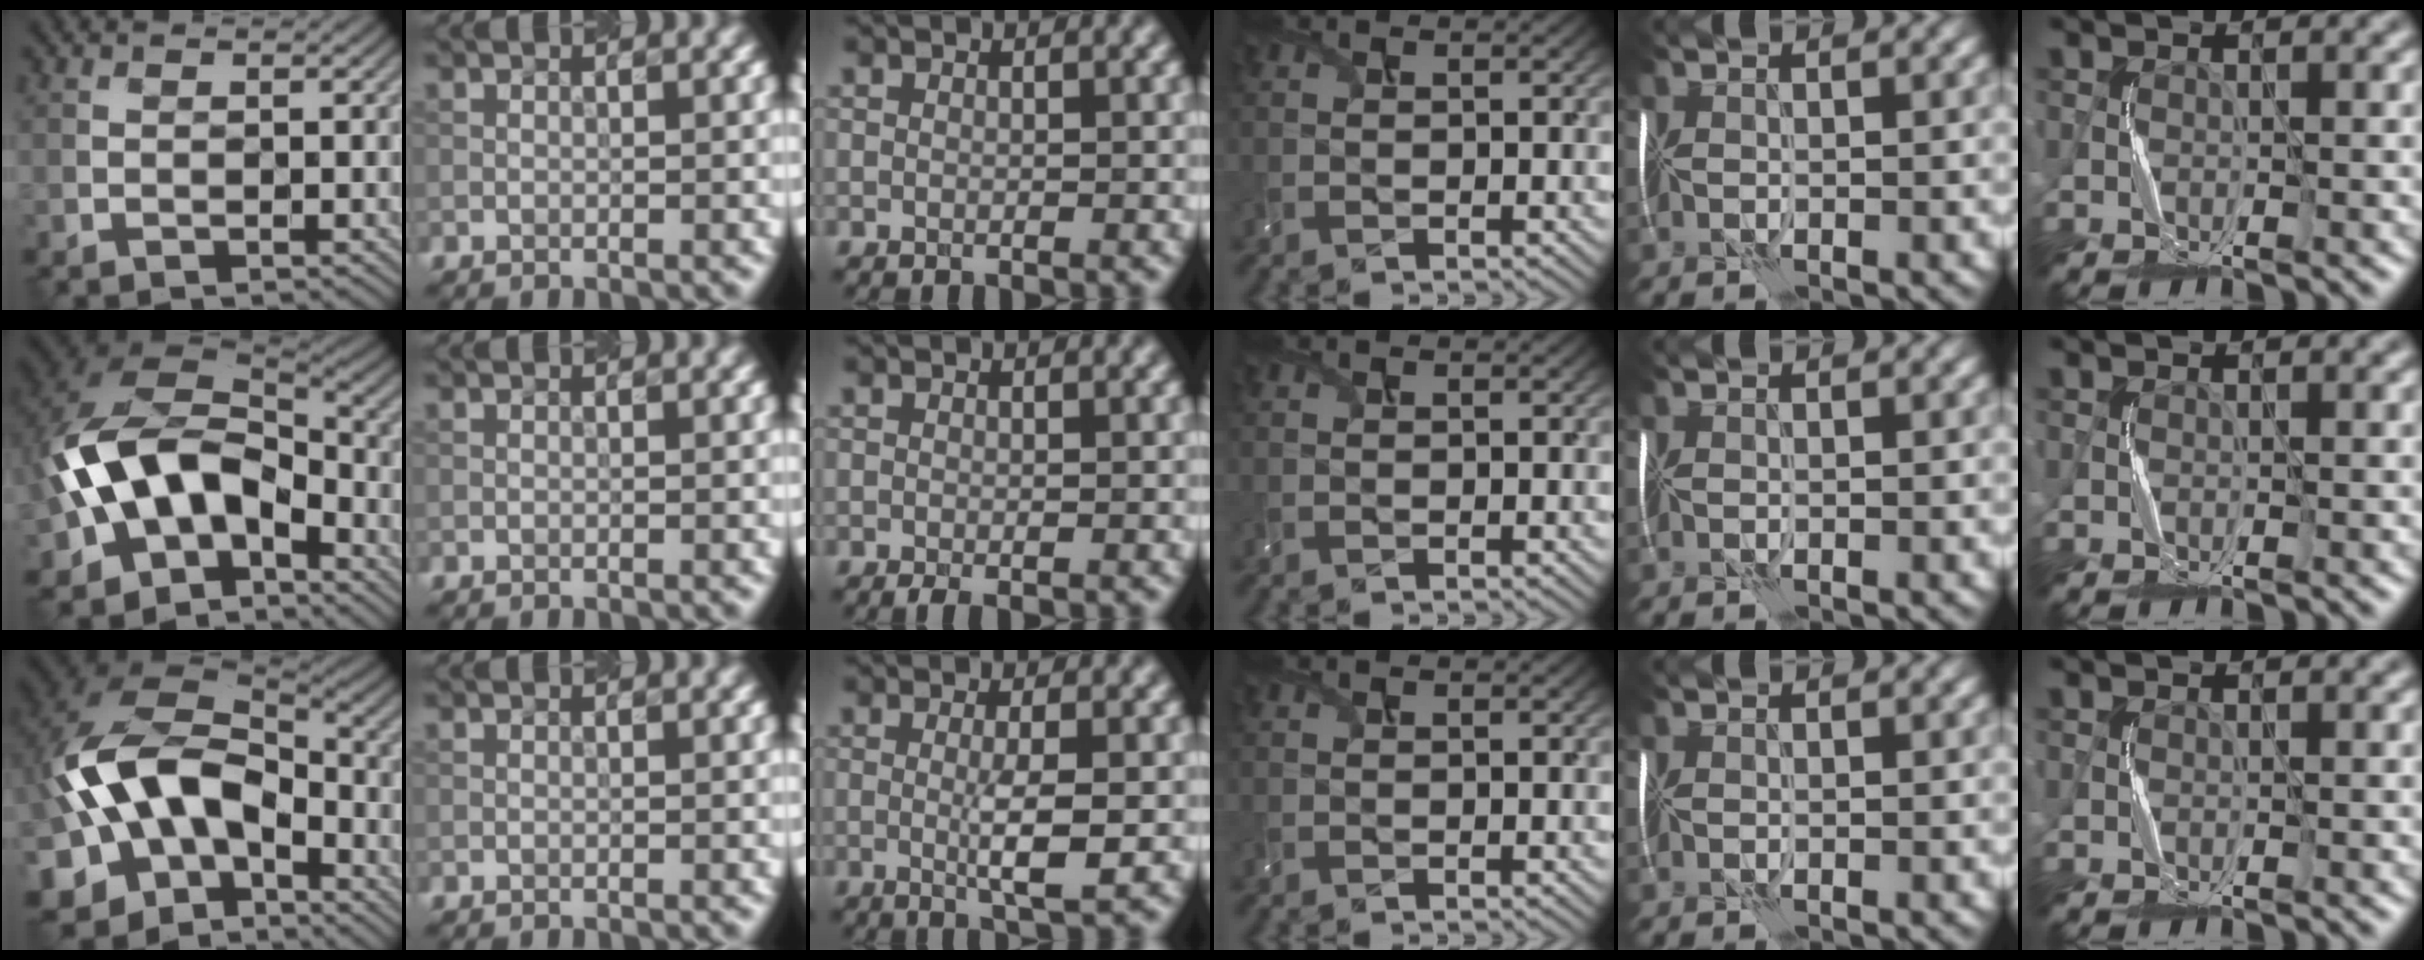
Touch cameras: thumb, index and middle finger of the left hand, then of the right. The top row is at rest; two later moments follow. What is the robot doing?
{"motion": "shake", "object": "handbell"}